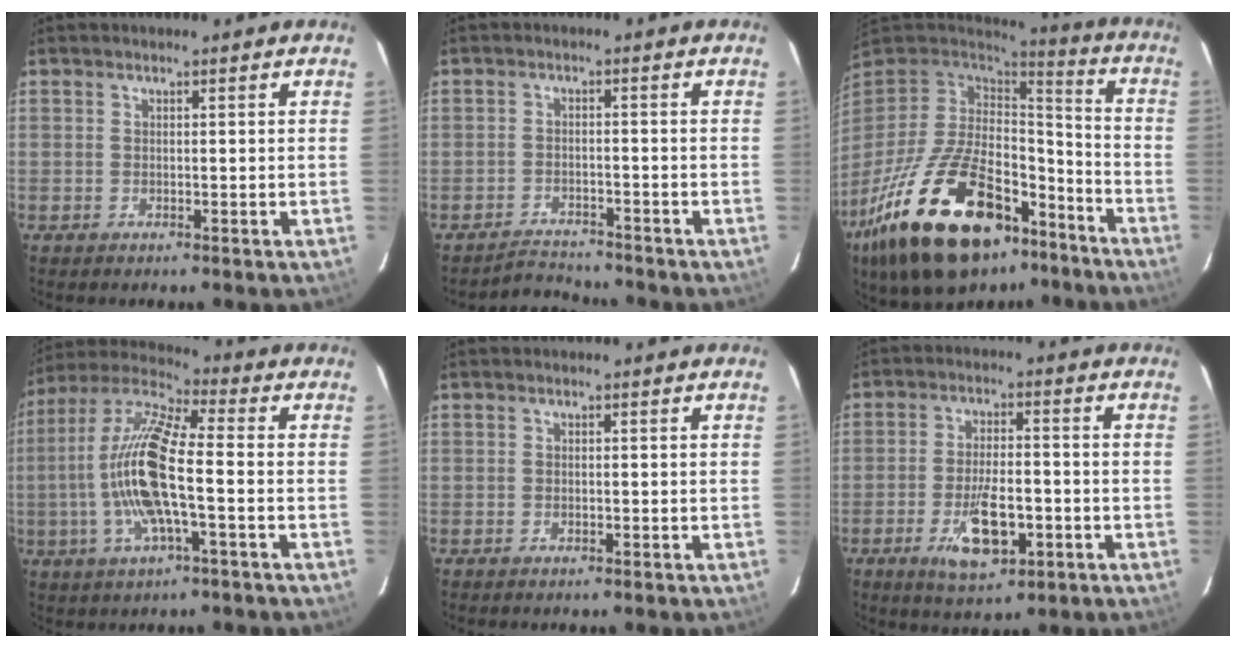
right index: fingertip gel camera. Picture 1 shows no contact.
{"total": 3.9, "force": [-3.8, 0.7, -0.4], "torque": [-0.006, 0.009, -0.067]}
{"total": 30.8, "force": [-18.3, 14.8, 19.8], "torque": [-0.382, -0.023, -0.279]}
{"total": 15.9, "force": [-2.4, 3.4, 15.3], "torque": [-0.302, 0.000, -0.052]}
{"total": 0.5, "force": [-0.2, 0.3, 0.4], "torque": [-0.006, 0.001, -0.003]}
{"total": 12.6, "force": [-4.8, 5.0, 10.5], "torque": [-0.200, -0.008, -0.071]}